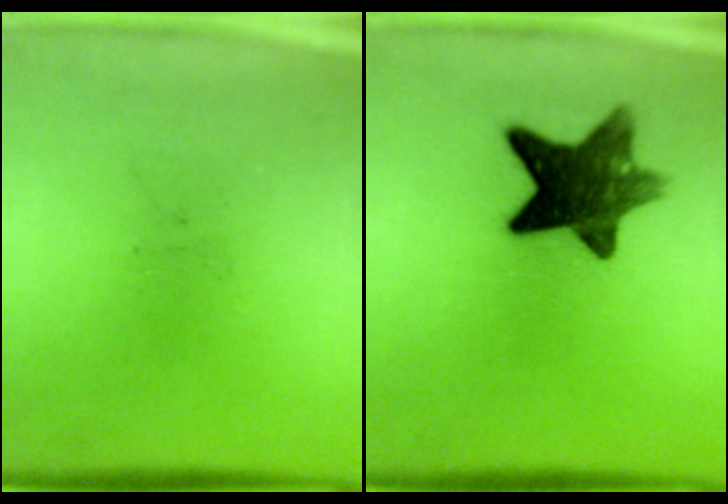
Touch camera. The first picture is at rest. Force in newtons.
{"total": 11.3}